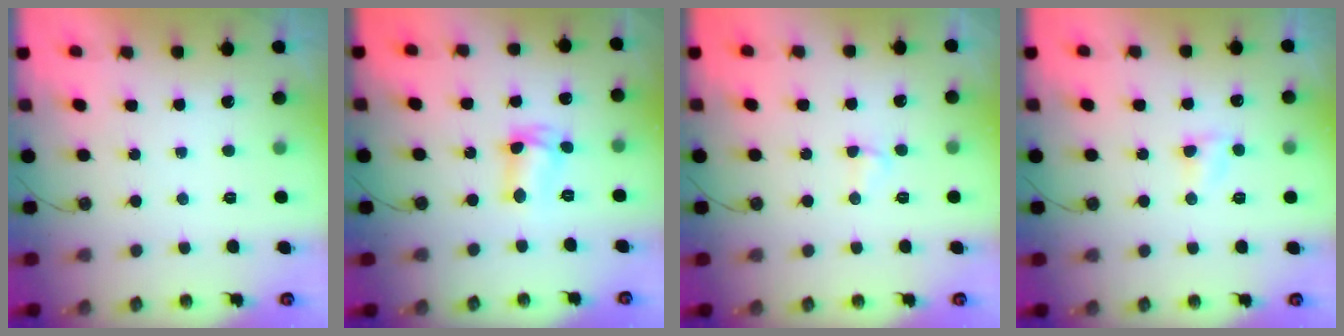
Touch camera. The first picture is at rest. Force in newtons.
{"total": 6.4, "press": 6.3, "slide": 1.3}
{"total": 2.9, "press": 2.8, "slide": 0.6}
{"total": 3.6, "press": 3.6, "slide": 0.5}